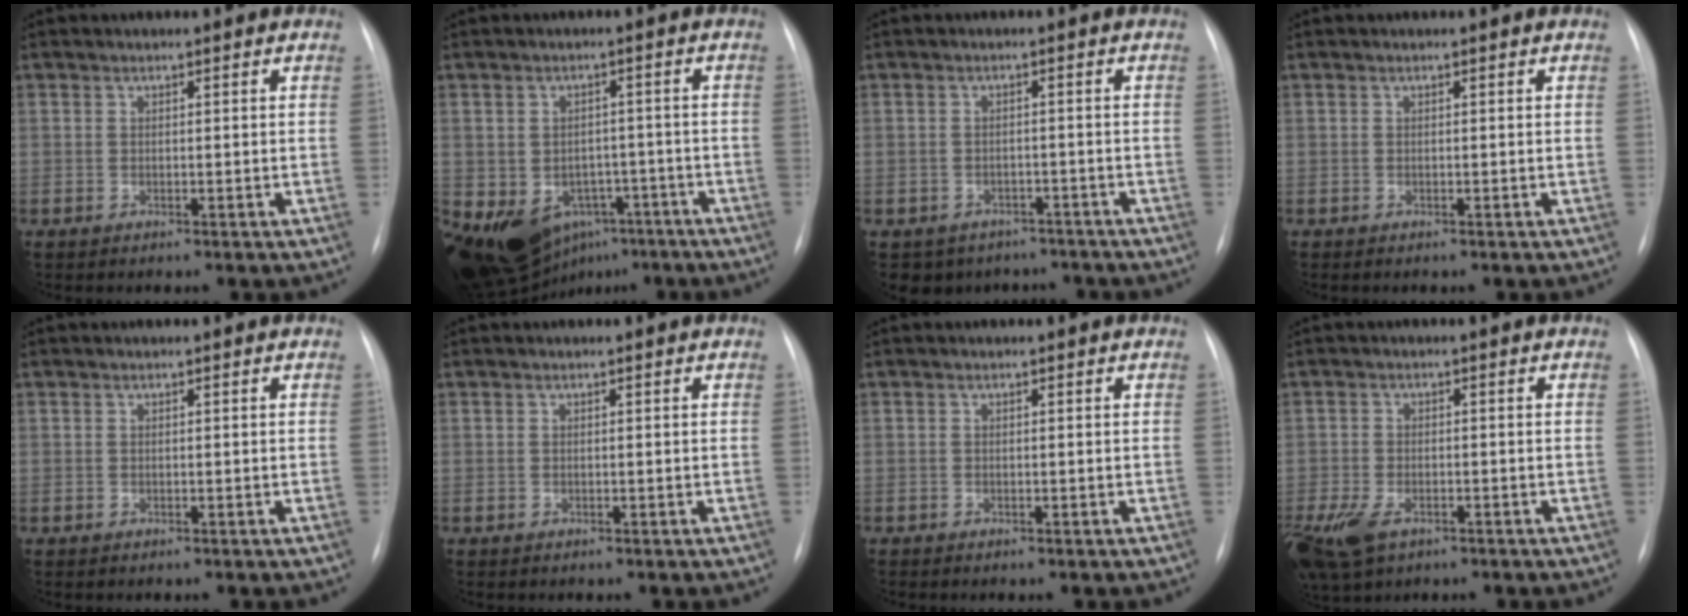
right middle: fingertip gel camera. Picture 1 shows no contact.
{"total": 14.3, "force": [-7.4, 10.3, 6.4], "torque": [-0.131, 0.014, -0.096]}
{"total": 7.4, "force": [-5.7, 4.6, 0.7], "torque": [-0.006, 0.016, -0.063]}
{"total": 0.0}
{"total": 0.0}
{"total": 0.0}
{"total": 0.0}
{"total": 13.1, "force": [-7.0, 8.1, 7.5], "torque": [-0.207, -0.018, -0.112]}